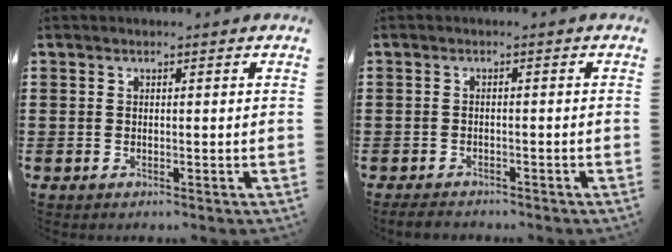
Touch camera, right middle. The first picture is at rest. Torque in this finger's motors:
{"motor_torque": [0.43, 0.29, 0.07, 0.02]}